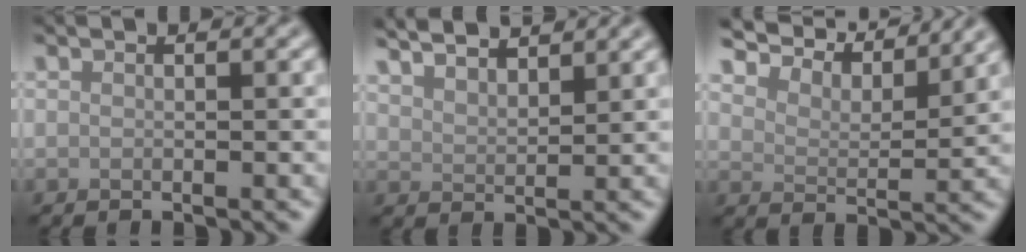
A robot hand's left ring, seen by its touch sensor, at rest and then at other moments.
{"total": 5.2, "force": [4.6, 1.3, 2.2], "torque": [-0.025, 0.017, 0.055]}
{"total": 7.5, "force": [6.9, 1.4, 2.6], "torque": [-0.064, 0.012, 0.096]}